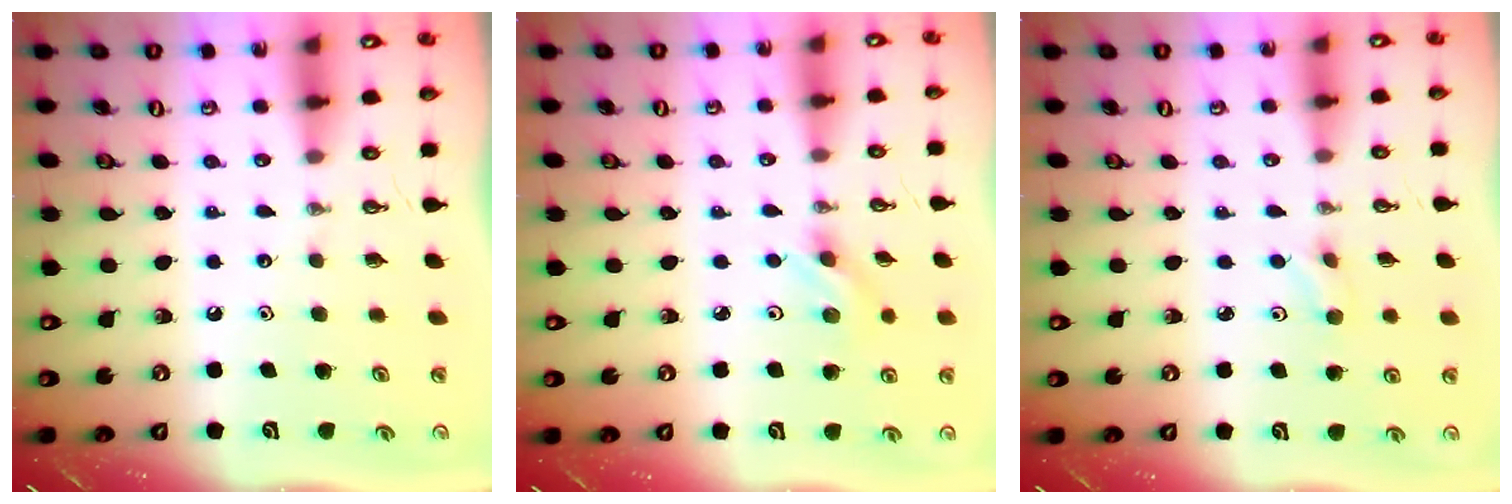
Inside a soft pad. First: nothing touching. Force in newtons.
{"total": 2.6, "press": 2.3, "slide": 1.1}
{"total": 2.5, "press": 2.4, "slide": 0.7}